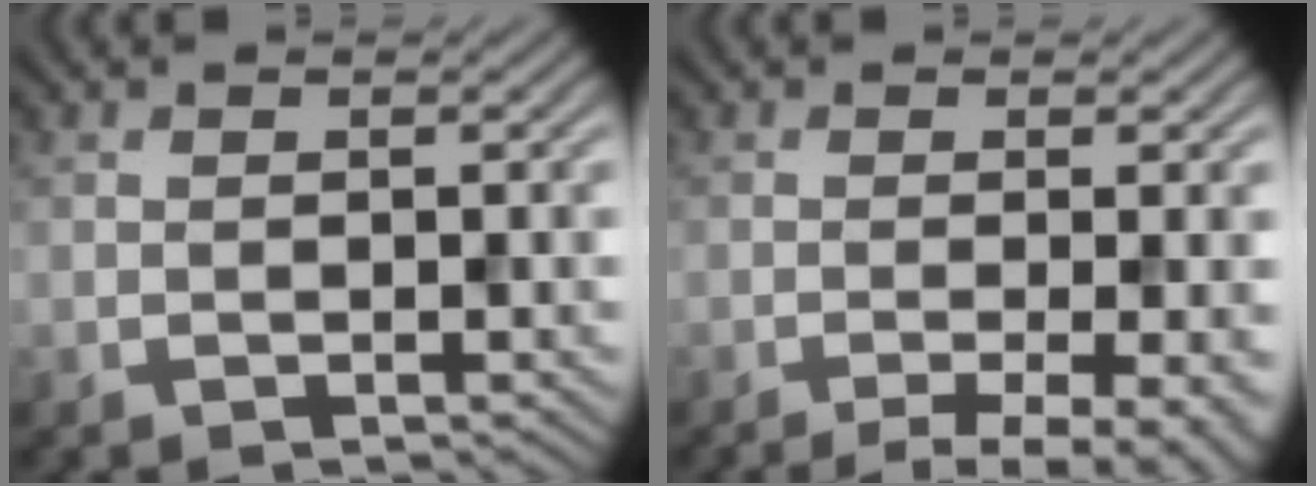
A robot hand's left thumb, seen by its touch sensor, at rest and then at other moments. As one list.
[{"total": 6.3, "force": [-2.8, 1.5, 5.5], "torque": [-0.069, -0.003, -0.041]}]